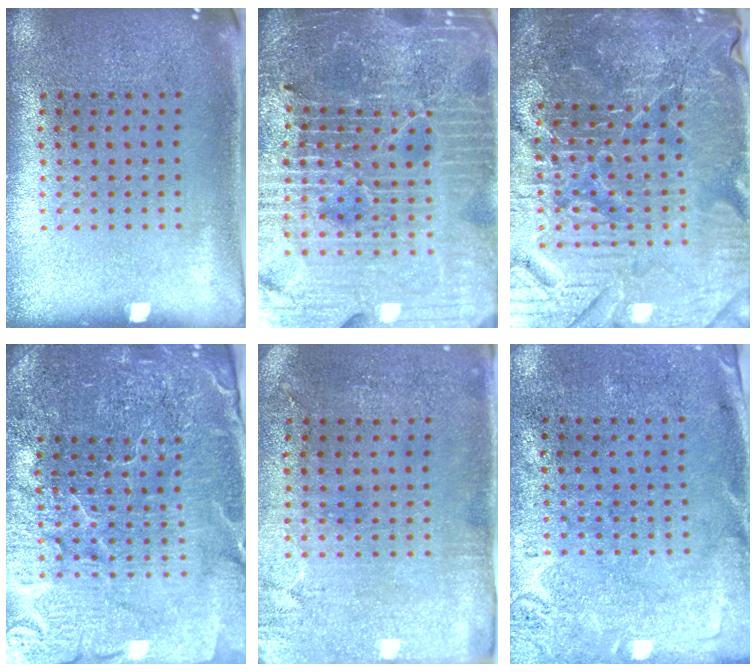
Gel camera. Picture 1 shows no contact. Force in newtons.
{"total": 6.5, "press": 5.8, "slide": 3.0}
{"total": 6.4, "press": 5.8, "slide": 2.7}
{"total": 5.2, "press": 4.8, "slide": 2.0}
{"total": 2.9, "press": 2.3, "slide": 1.7}
{"total": 2.9, "press": 2.2, "slide": 1.8}